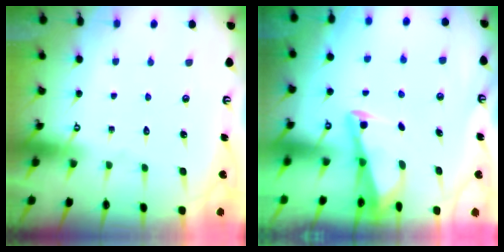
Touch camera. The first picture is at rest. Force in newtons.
{"total": 2.7, "press": 2.7, "slide": 0.3}